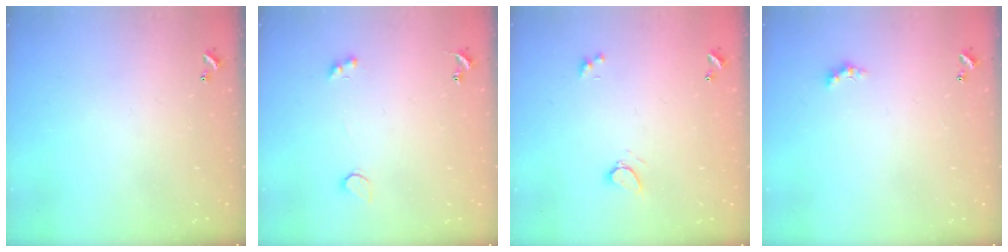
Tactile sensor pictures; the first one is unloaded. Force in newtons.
{"total": 2.1, "press": 1.8, "slide": 1.0}
{"total": 1.6, "press": 1.4, "slide": 0.6}
{"total": 1.5, "press": 1.4, "slide": 0.6}